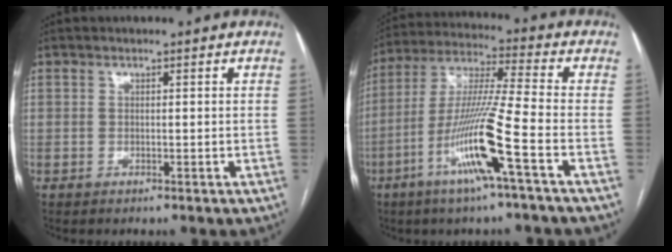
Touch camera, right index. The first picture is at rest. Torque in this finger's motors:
{"motor_torque": [1.79, -0.34, 1.00, 0.21]}